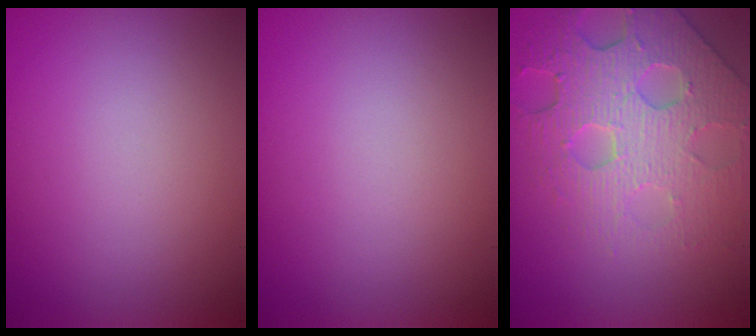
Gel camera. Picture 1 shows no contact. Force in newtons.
{"total": 0.0}
{"total": 6.1, "press": 5.0, "slide": 3.5}